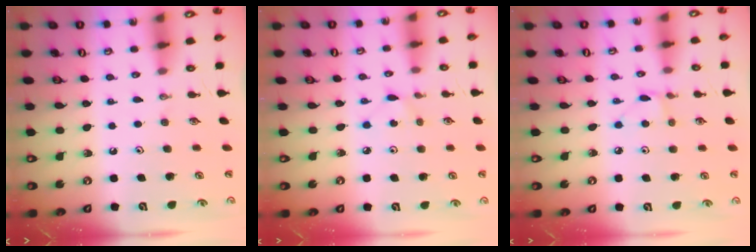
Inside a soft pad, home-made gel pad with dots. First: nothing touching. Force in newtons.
{"total": 2.6, "press": 2.5, "slide": 0.3}
{"total": 3.9, "press": 3.9, "slide": 0.5}